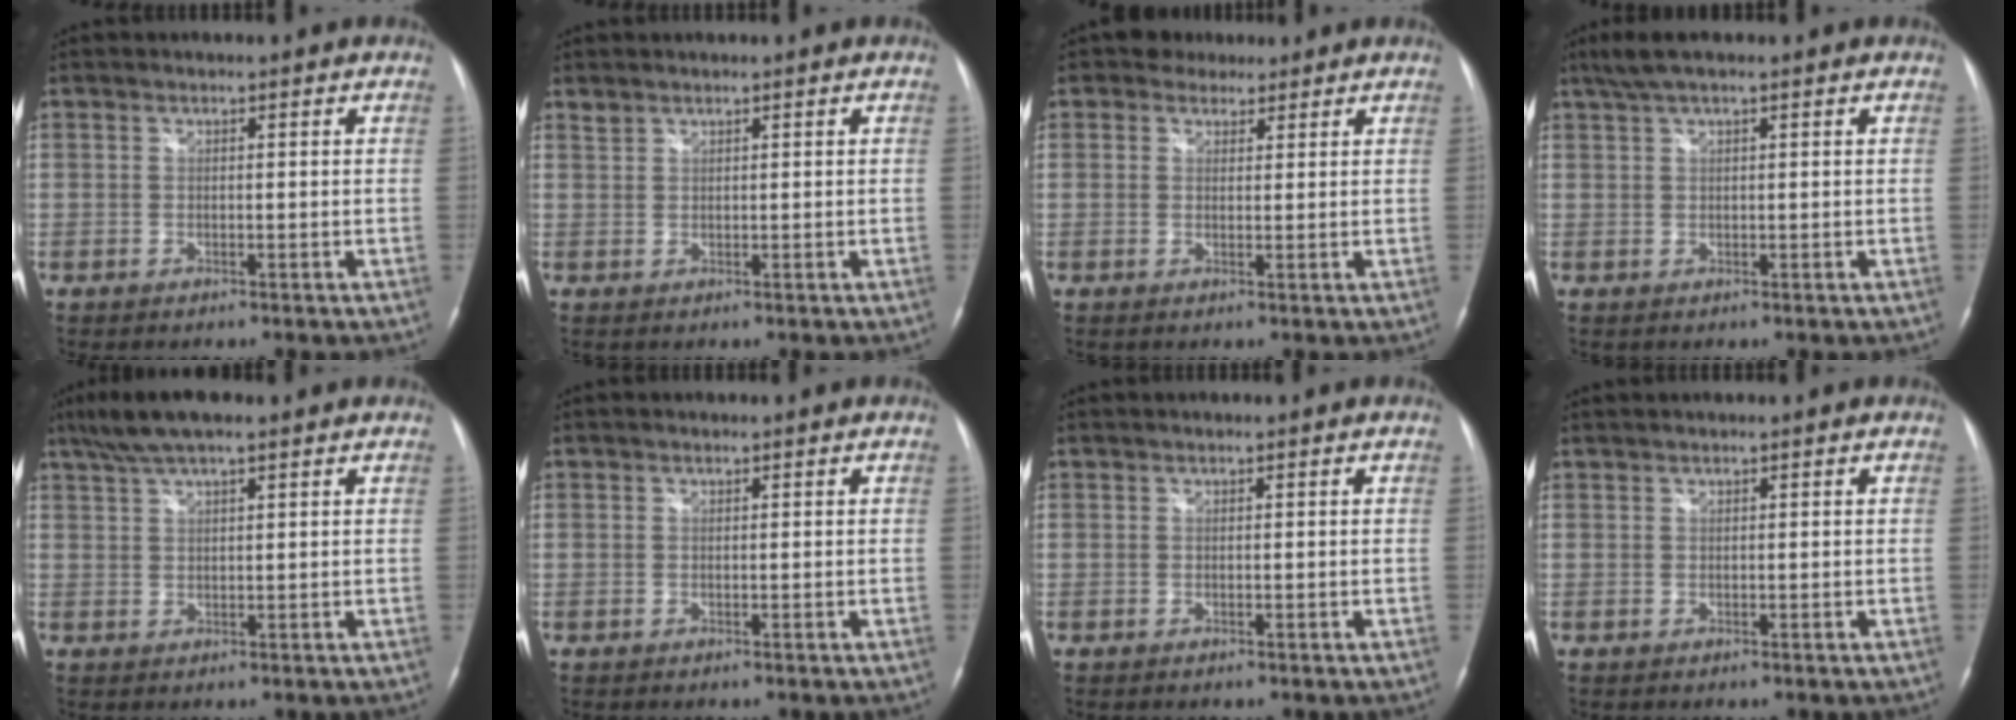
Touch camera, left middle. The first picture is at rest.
{"total": 0.9, "force": [0.9, 0.2, 0.0], "torque": [-0.005, 0.005, 0.020]}
{"total": 3.0, "force": [2.2, 2.0, 0.3], "torque": [-0.006, 0.008, 0.029]}
{"total": 4.2, "force": [2.9, 0.6, 3.0], "torque": [-0.065, 0.023, 0.053]}
{"total": 7.1, "force": [5.2, 1.3, 4.7], "torque": [-0.092, 0.025, 0.090]}
{"total": 0.0}
{"total": 0.0}
{"total": 0.6, "force": [0.5, -0.1, 0.2], "torque": [-0.006, 0.010, 0.015]}